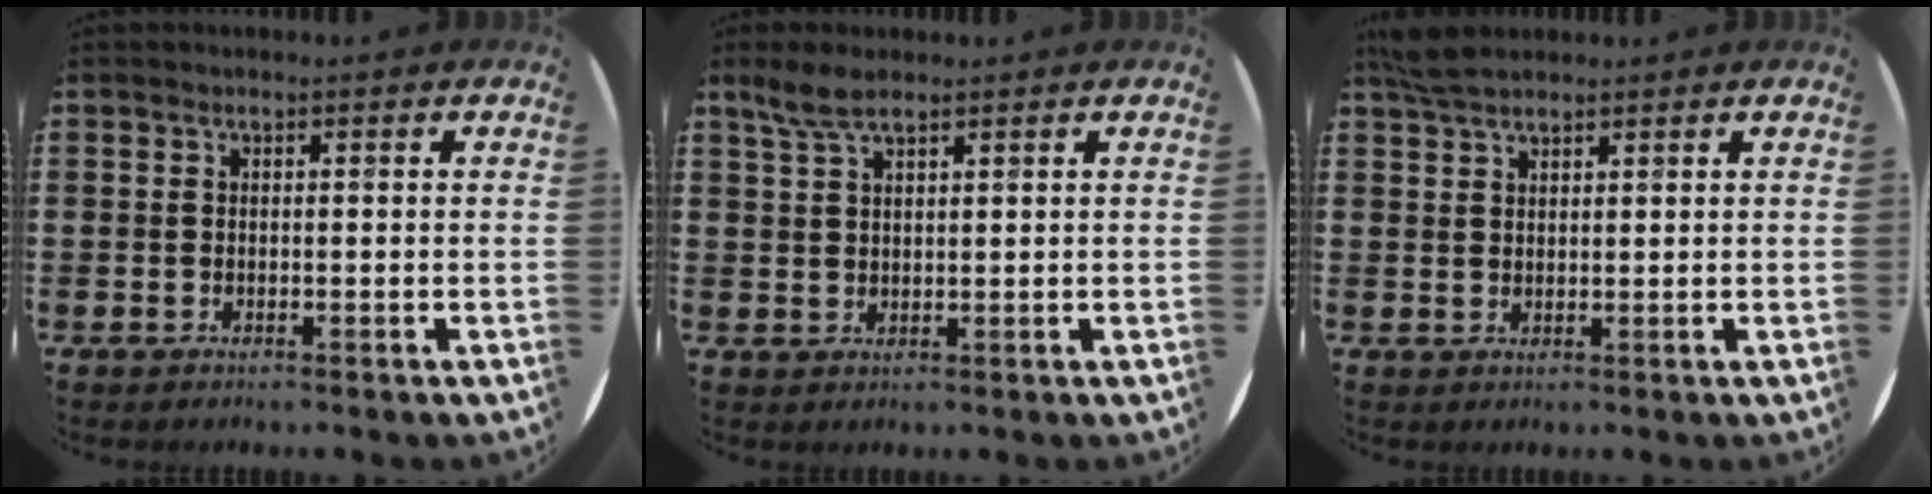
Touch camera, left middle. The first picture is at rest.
{"total": 3.7, "force": [2.8, 1.0, 2.2], "torque": [-0.049, 0.004, 0.051]}
{"total": 3.4, "force": [3.0, 0.9, 1.5], "torque": [-0.036, 0.005, 0.057]}